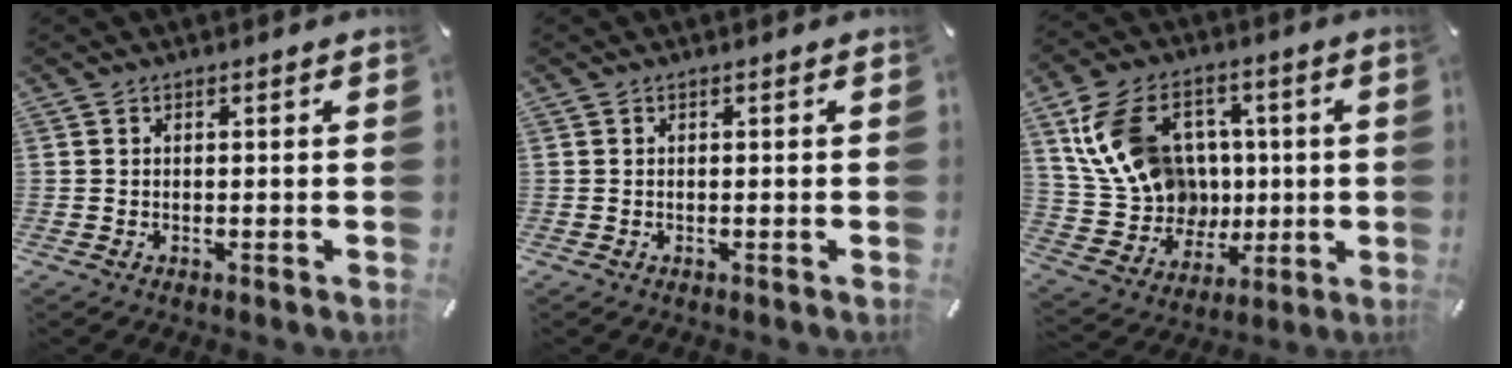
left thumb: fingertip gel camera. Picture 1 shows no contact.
{"total": 0.0}
{"total": 18.0, "force": [4.5, 15.0, 8.8], "torque": [-0.178, -0.001, 0.097]}